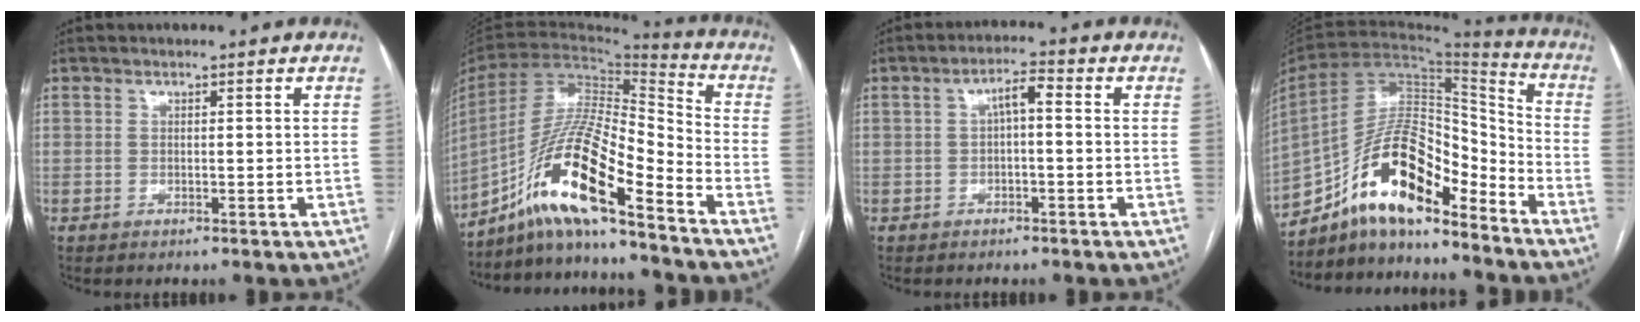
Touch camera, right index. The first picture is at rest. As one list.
[{"total": 16.5, "force": [-11.0, 1.2, 12.3], "torque": [-0.236, 0.004, -0.202]}, {"total": 2.7, "force": [-0.1, 0.9, 2.6], "torque": [-0.043, 0.014, -0.001]}, {"total": 16.4, "force": [-12.1, 5.0, 9.8], "torque": [-0.180, 0.037, -0.214]}]